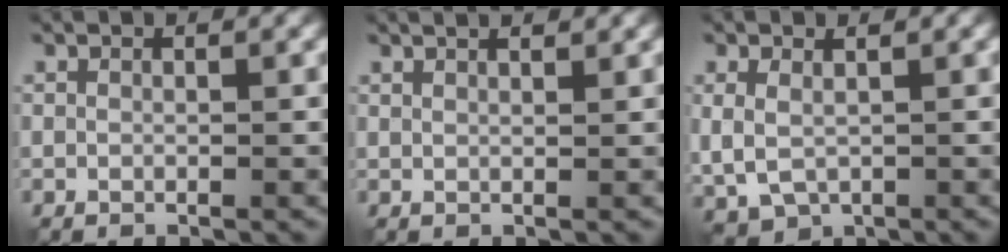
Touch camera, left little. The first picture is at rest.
{"total": 3.5, "force": [2.4, 1.4, 2.2], "torque": [-0.014, 0.028, 0.004]}
{"total": 3.2, "force": [0.6, 1.9, 2.5], "torque": [-0.055, -0.006, 0.013]}